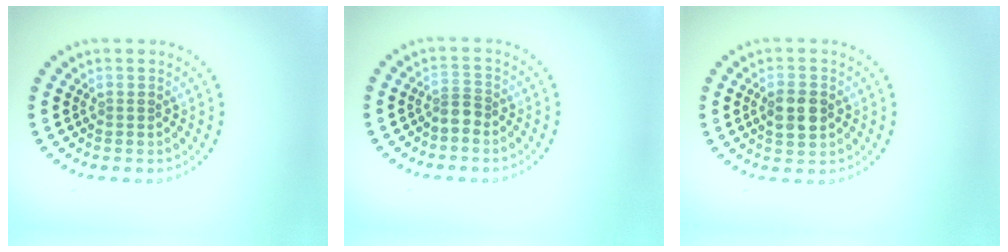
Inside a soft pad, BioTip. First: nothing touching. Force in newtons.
{"total": 1.2, "press": 0.9, "slide": 0.8}
{"total": 3.1, "press": 3.1, "slide": 0.1}